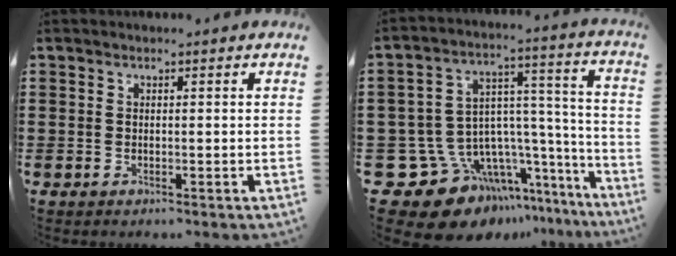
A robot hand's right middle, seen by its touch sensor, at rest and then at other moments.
{"total": 11.5, "force": [-7.5, 7.8, 3.9], "torque": [-0.113, -0.014, -0.121]}